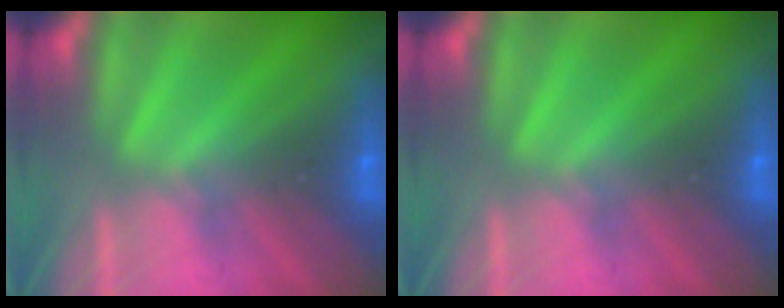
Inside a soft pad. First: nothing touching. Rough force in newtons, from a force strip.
{"total": 0.0}